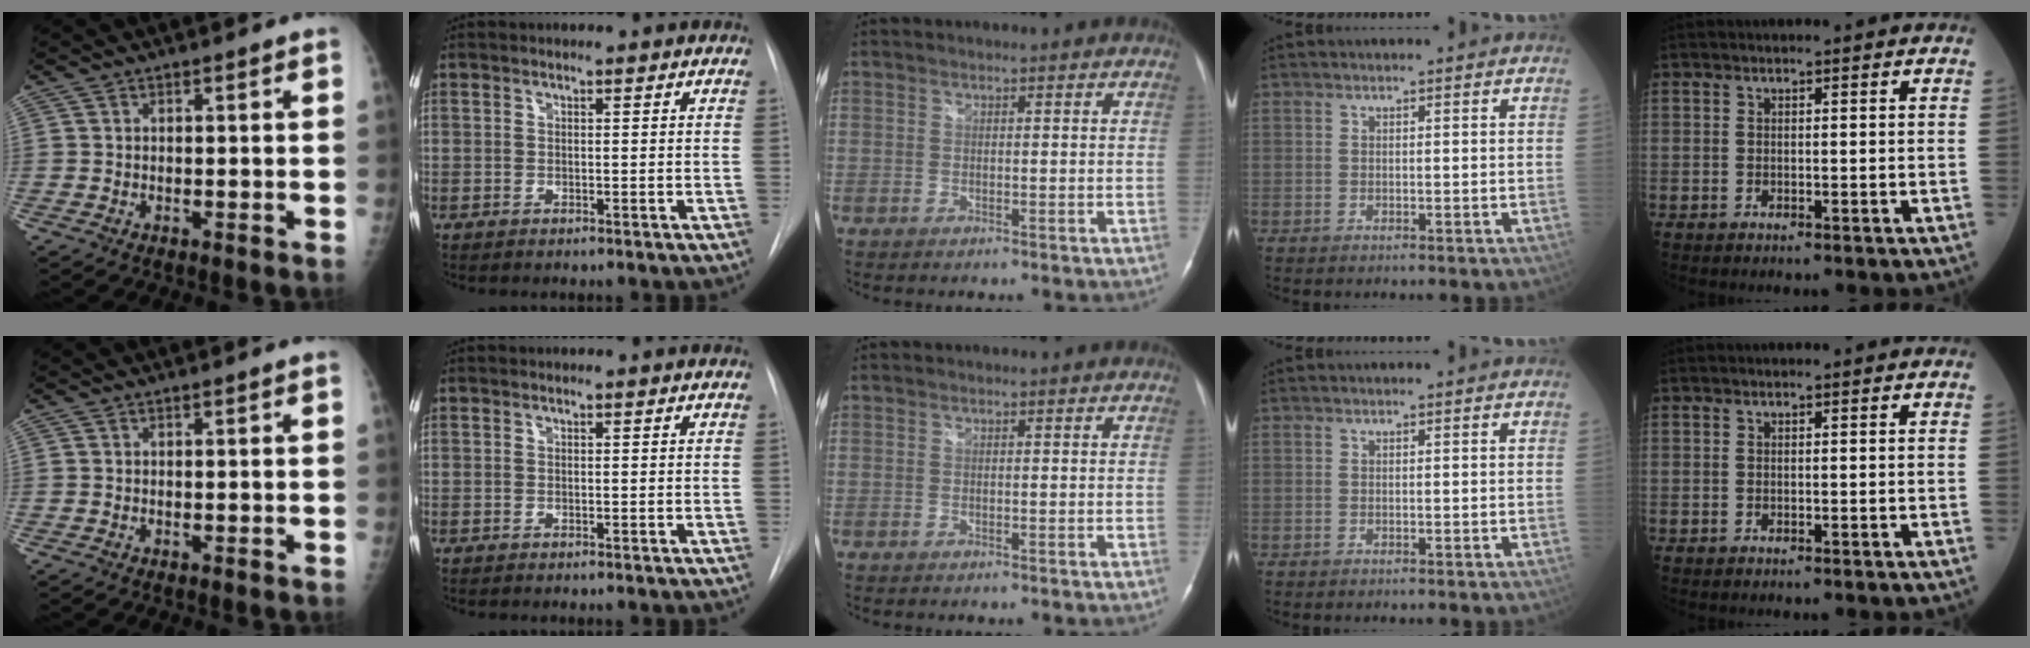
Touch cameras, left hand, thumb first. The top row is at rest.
{}